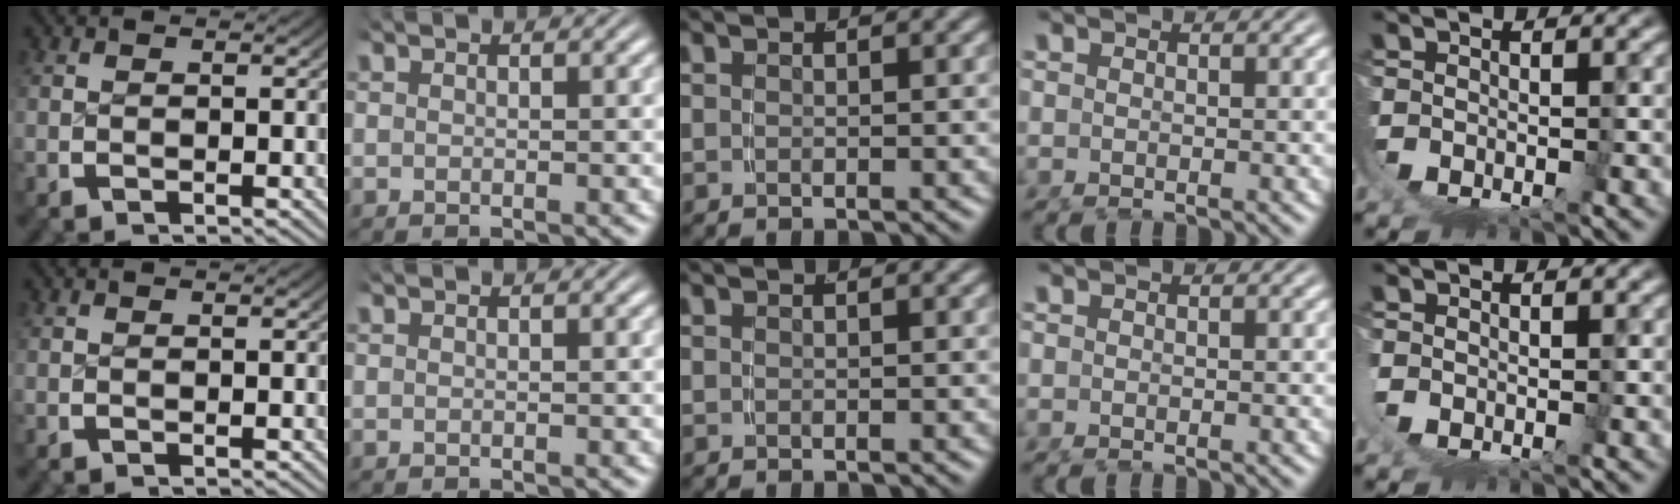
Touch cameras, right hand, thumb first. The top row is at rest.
{"little": {"total": 1.0, "force": [0.8, -0.4, 0.4], "torque": [-0.019, -0.007, 0.019]}}